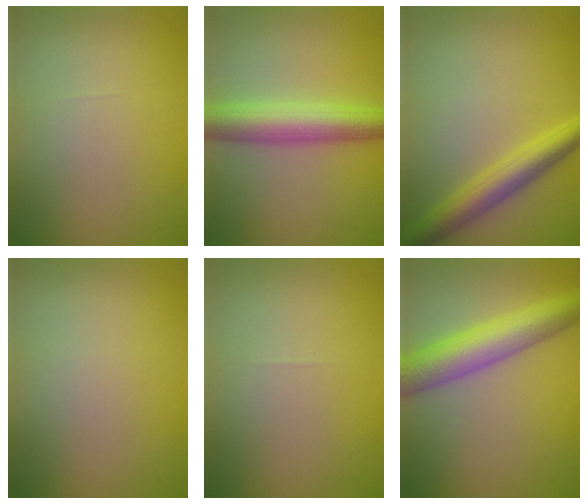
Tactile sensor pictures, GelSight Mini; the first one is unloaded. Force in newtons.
{"total": 6.4, "press": 6.4, "slide": 0.0}
{"total": 4.9, "press": 4.9, "slide": 0.1}
{"total": 0.0}
{"total": 0.0}
{"total": 7.2, "press": 7.2, "slide": 0.3}